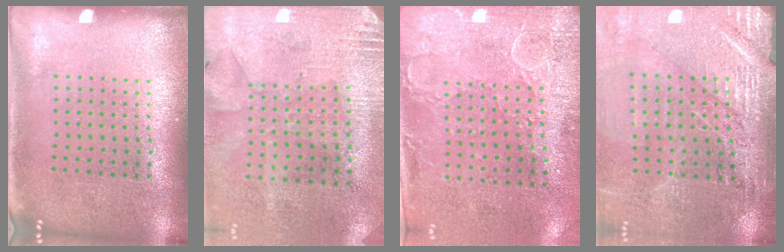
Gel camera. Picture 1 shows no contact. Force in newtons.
{"total": 2.7, "press": 2.3, "slide": 1.5}
{"total": 3.0, "press": 2.3, "slide": 1.9}
{"total": 3.2, "press": 3.2, "slide": 0.2}